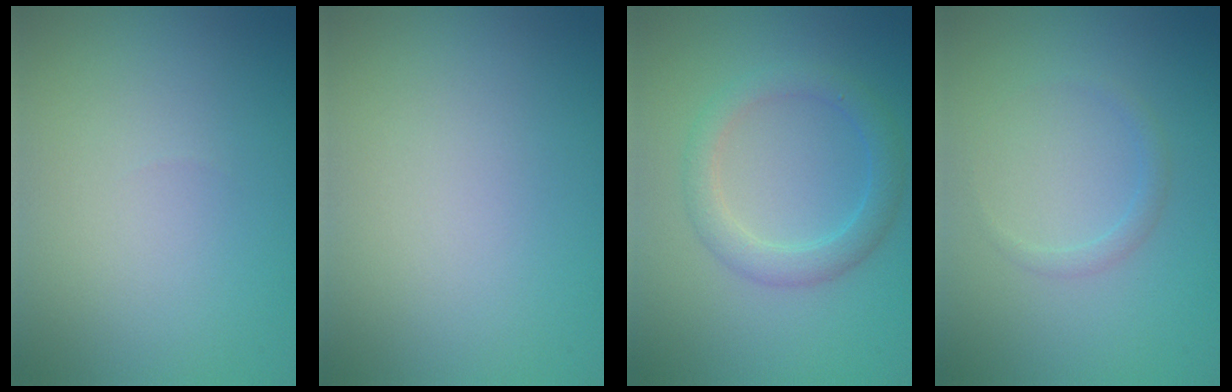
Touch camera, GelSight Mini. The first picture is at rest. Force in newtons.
{"total": 0.0}
{"total": 3.0, "press": 3.0, "slide": 0.1}
{"total": 1.0, "press": 1.0, "slide": 0.0}